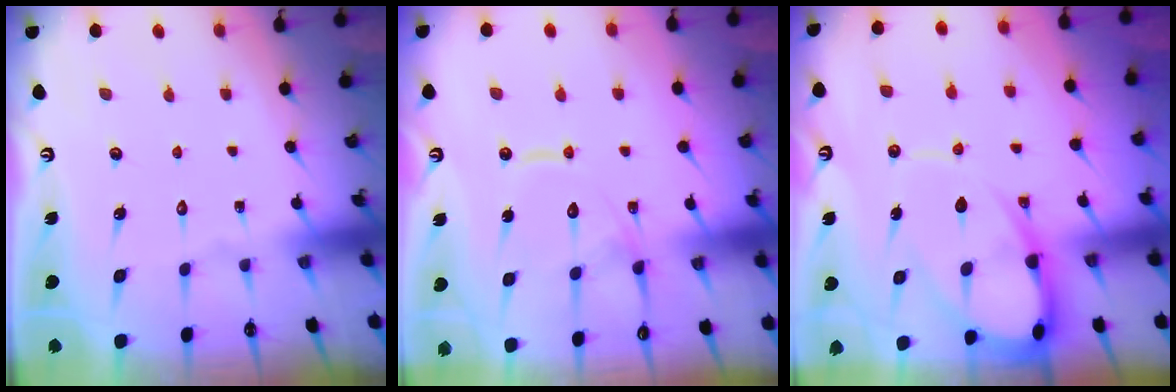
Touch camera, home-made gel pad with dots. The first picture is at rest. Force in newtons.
{"total": 13.9, "press": 13.8, "slide": 1.3}
{"total": 12.8, "press": 12.8, "slide": 1.2}